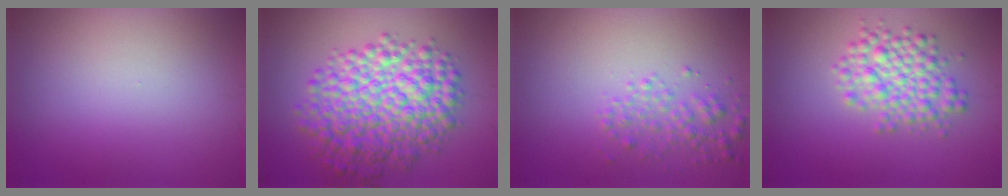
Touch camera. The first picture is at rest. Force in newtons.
{"total": 9.0, "press": 9.0, "slide": 0.2}
{"total": 2.3, "press": 2.3, "slide": 0.0}
{"total": 4.4, "press": 4.3, "slide": 0.2}